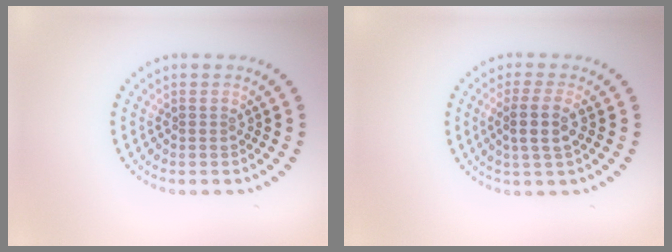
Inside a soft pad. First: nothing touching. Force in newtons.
{"total": 2.7, "press": 2.3, "slide": 1.3}